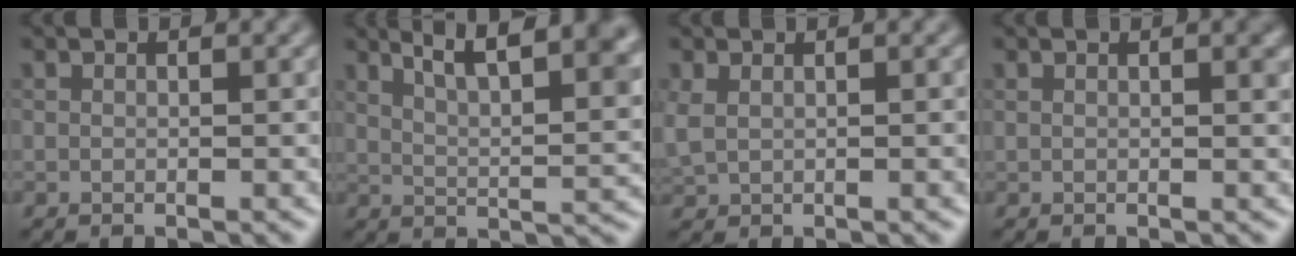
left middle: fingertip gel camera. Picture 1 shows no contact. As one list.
[{"total": 9.9, "force": [6.2, 3.1, 7.1], "torque": [-0.078, 0.021, 0.083]}, {"total": 2.3, "force": [0.5, 1.3, 1.8], "torque": [-0.038, 0.003, 0.022]}, {"total": 1.8, "force": [0.8, 0.8, 1.4], "torque": [-0.006, 0.002, 0.013]}]